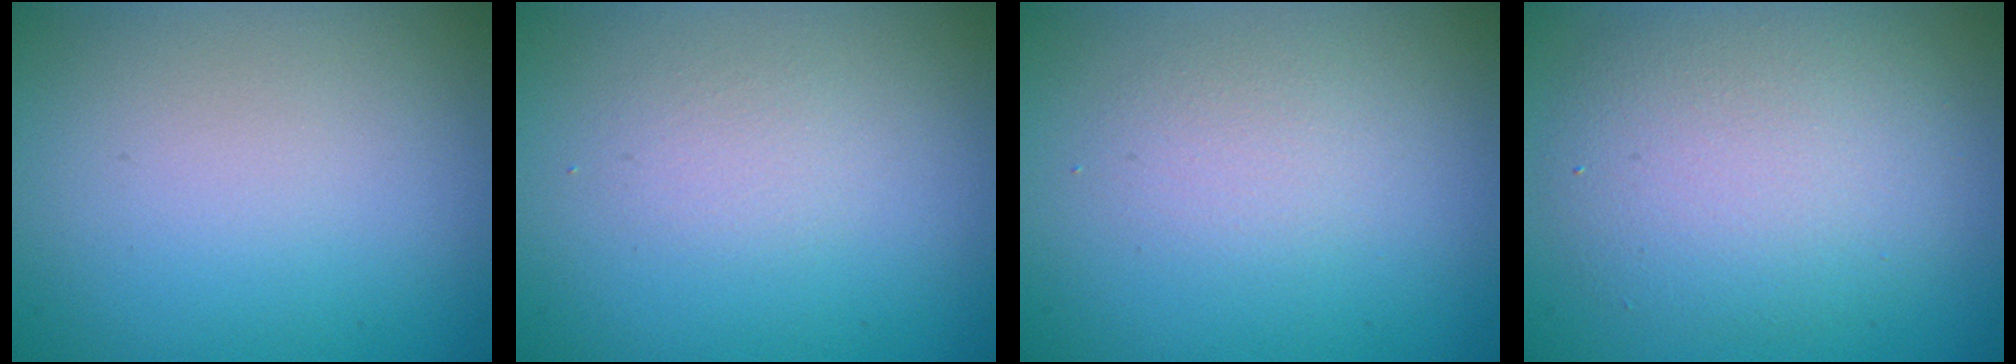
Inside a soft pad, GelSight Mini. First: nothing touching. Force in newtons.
{"total": 1.2, "press": 1.2, "slide": 0.0}
{"total": 1.7, "press": 1.7, "slide": 0.1}
{"total": 5.7, "press": 5.7, "slide": 0.2}